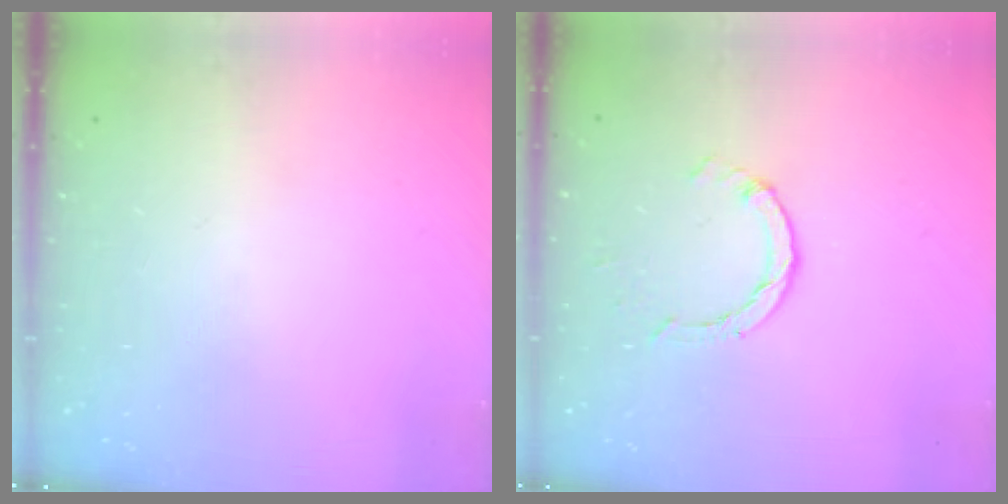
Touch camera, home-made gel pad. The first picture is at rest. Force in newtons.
{"total": 1.4, "press": 1.4, "slide": 0.2}